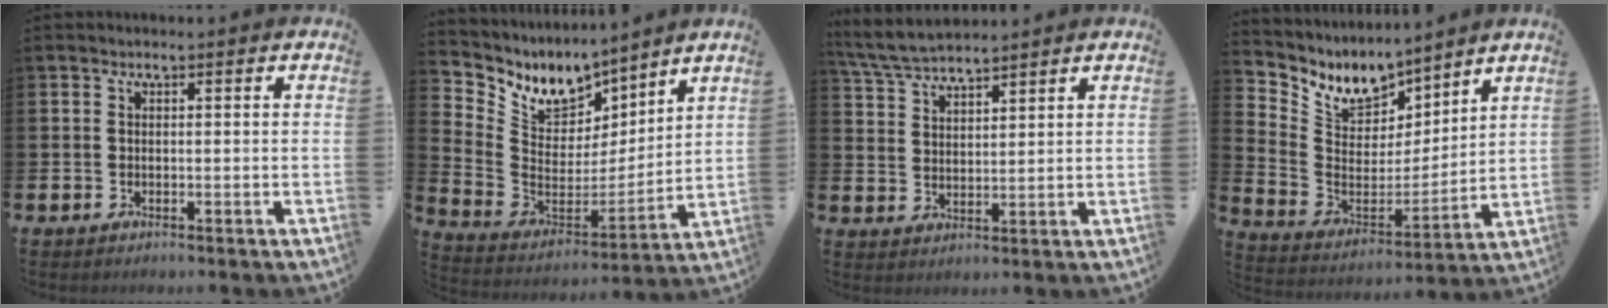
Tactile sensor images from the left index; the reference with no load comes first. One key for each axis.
{"total": 9.1, "fx": 7.7, "fy": 4.6, "fz": 1.5, "tx": -0.077, "ty": -0.058, "tz": 0.140}
{"total": 5.3, "fx": 5.1, "fy": 0.7, "fz": 1.1, "tx": -0.040, "ty": -0.020, "tz": 0.092}
{"total": 8.3, "fx": 7.4, "fy": 3.6, "fz": 0.9, "tx": -0.068, "ty": -0.056, "tz": 0.135}